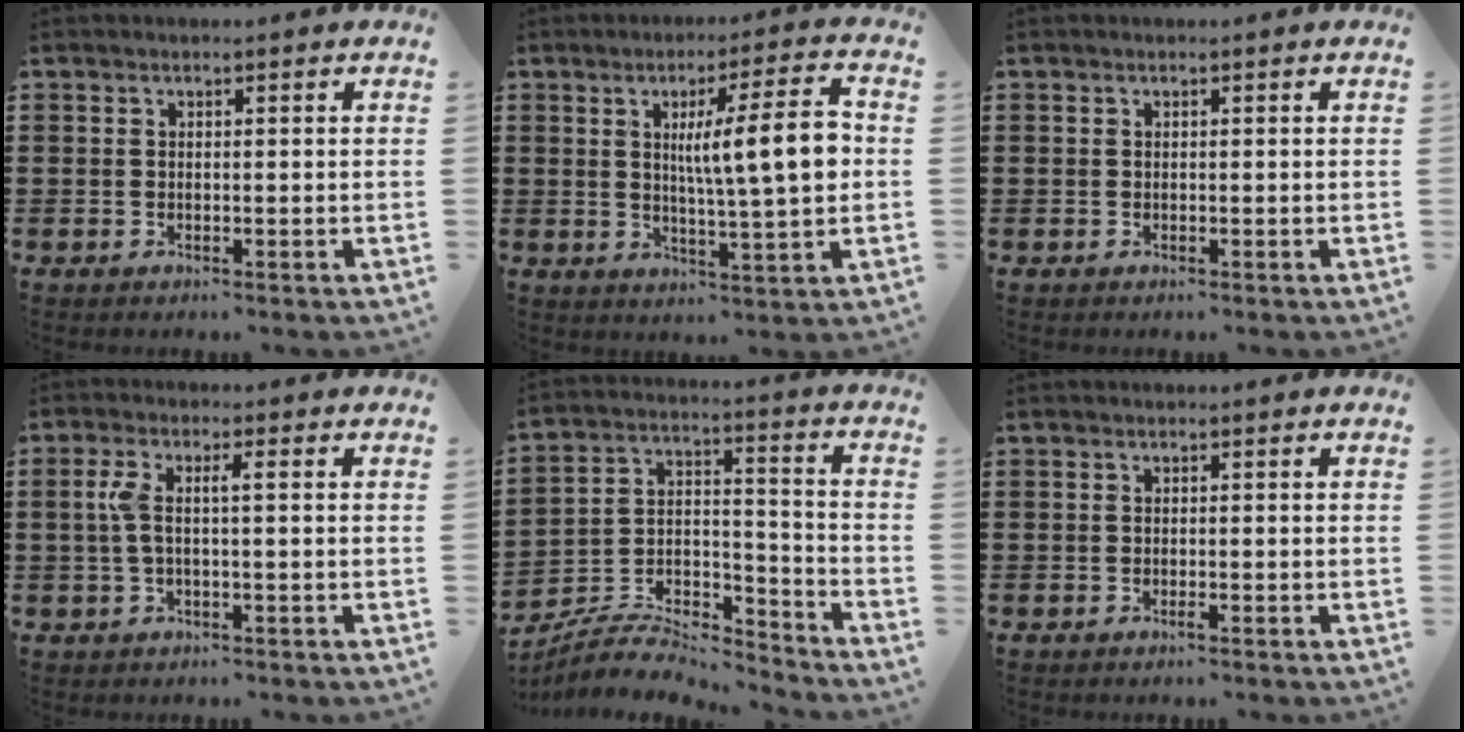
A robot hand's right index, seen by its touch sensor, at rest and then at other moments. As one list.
[{"total": 10.9, "force": [1.7, 1.8, 10.6], "torque": [-0.164, -0.006, 0.016]}, {"total": 0.0}, {"total": 3.9, "force": [0.0, 0.7, 3.8], "torque": [-0.087, -0.002, -0.009]}, {"total": 7.2, "force": [-6.8, 1.7, 1.9], "torque": [-0.032, 0.009, -0.133]}, {"total": 0.6, "force": [-0.3, 0.0, 0.5], "torque": [-0.009, -0.002, -0.006]}]